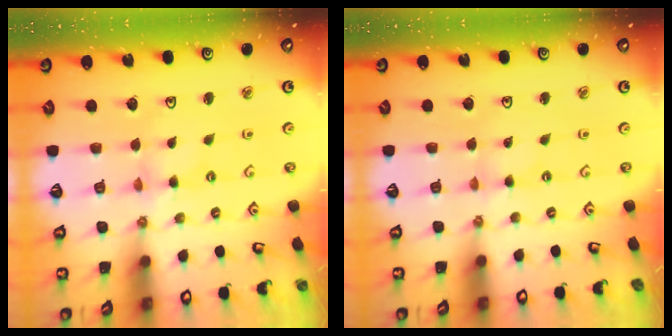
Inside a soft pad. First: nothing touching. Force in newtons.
{"total": 0.0}